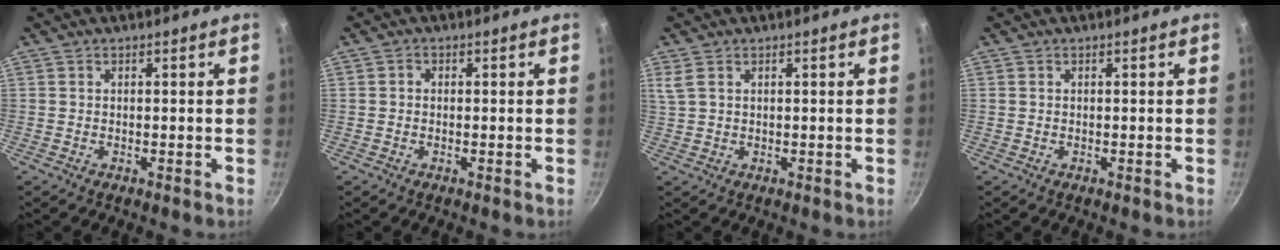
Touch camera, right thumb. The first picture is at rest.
{"total": 0.8, "force": [0.0, 0.7, 0.4], "torque": [-0.007, 0.005, -0.001]}
{"total": 2.4, "force": [1.1, 1.5, 1.5], "torque": [-0.030, 0.002, 0.028]}
{"total": 0.0}